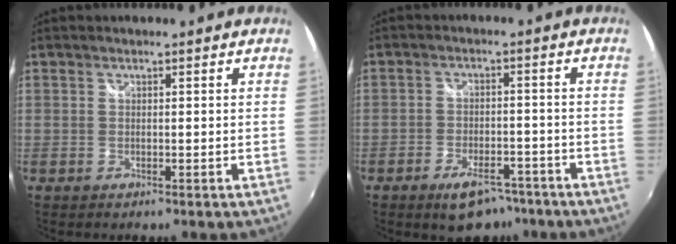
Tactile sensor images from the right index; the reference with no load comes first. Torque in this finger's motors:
{"motor_torque": [0.24, -0.28, 0.18, 0.04]}